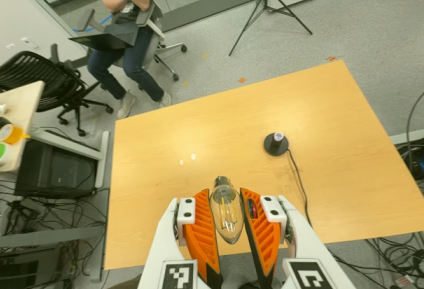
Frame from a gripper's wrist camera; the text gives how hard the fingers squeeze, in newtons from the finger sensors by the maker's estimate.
{"total": 14.8, "left": 16.5, "right": 13.1}